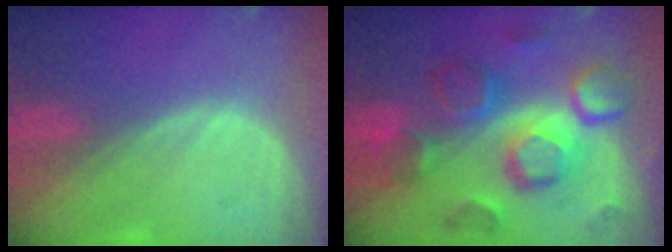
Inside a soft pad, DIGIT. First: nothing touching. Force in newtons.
{"total": 12.3, "press": 12.3, "slide": 1.0}